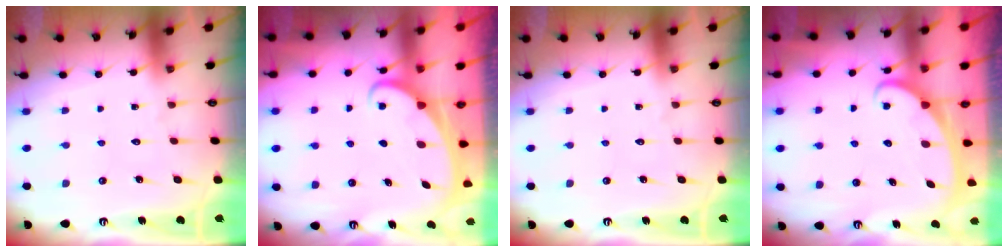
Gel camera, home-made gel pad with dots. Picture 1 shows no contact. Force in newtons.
{"total": 2.4, "press": 2.4, "slide": 0.3}
{"total": 0.0}
{"total": 2.3, "press": 2.3, "slide": 0.4}